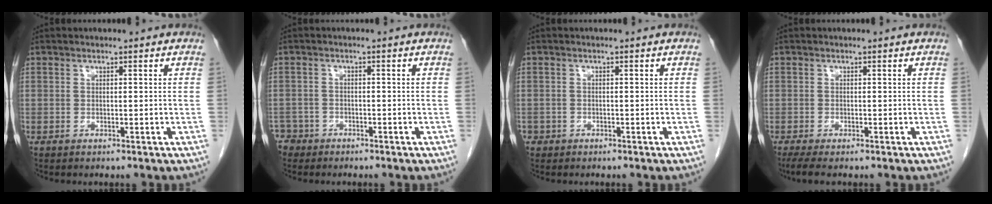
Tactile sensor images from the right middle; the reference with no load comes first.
{"total": 2.8, "force": [-2.3, 1.6, -0.6], "torque": [0.006, 0.005, -0.045]}
{"total": 1.0, "force": [-0.6, 0.8, 0.1], "torque": [-0.008, 0.002, -0.009]}
{"total": 2.6, "force": [-1.8, 0.5, 1.7], "torque": [-0.033, -0.010, -0.030]}